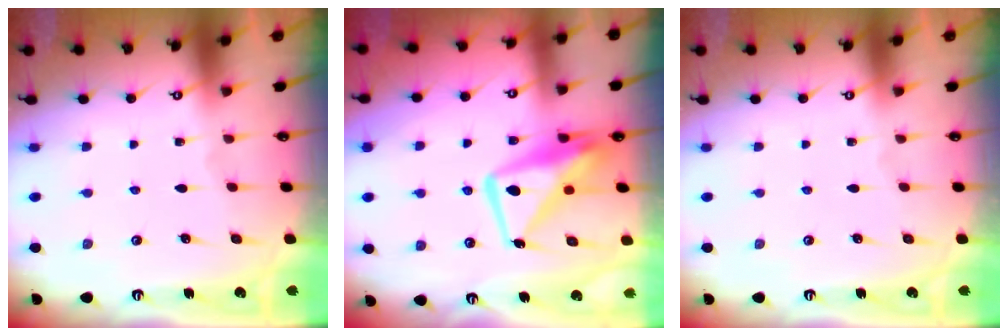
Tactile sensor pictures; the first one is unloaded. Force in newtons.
{"total": 12.1, "press": 12.0, "slide": 1.3}
{"total": 0.0}